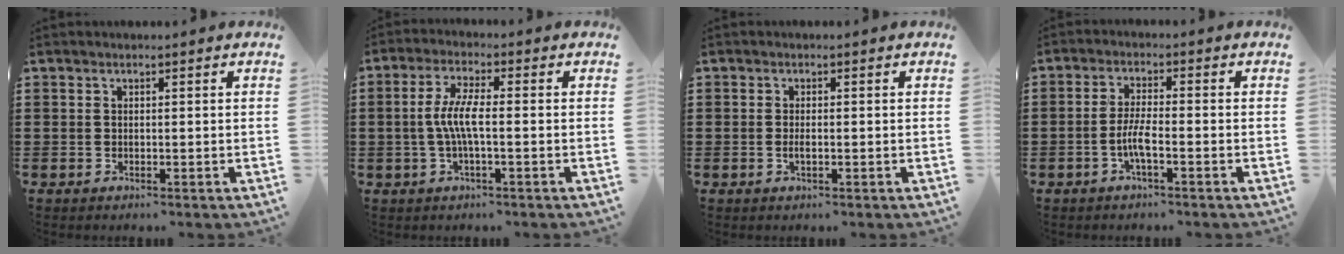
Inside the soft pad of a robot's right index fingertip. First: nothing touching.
{"total": 5.6, "force": [-0.8, 1.1, 5.4], "torque": [-0.118, -0.005, -0.024]}
{"total": 1.2, "force": [-0.3, 0.3, 1.2], "torque": [-0.023, -0.002, -0.005]}
{"total": 4.2, "force": [-1.7, 0.6, 3.8], "torque": [-0.086, -0.007, -0.038]}